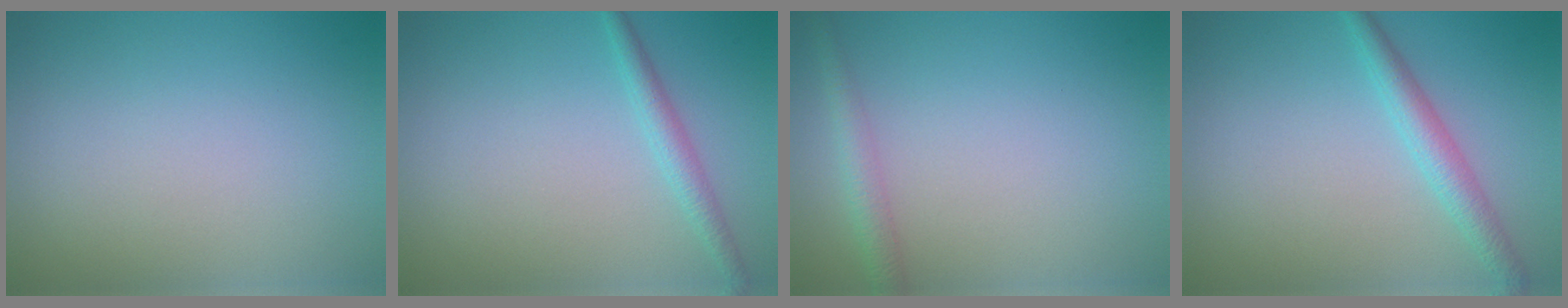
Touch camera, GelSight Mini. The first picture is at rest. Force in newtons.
{"total": 1.8, "press": 1.8, "slide": 0.0}
{"total": 2.0, "press": 2.0, "slide": 0.1}
{"total": 2.5, "press": 2.5, "slide": 0.1}